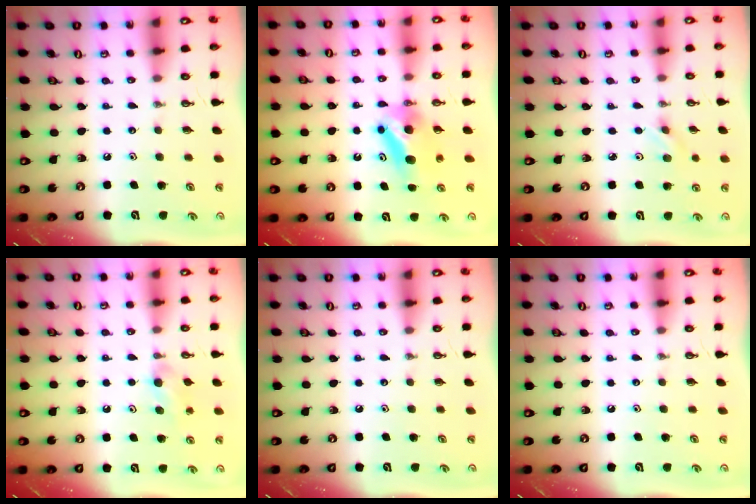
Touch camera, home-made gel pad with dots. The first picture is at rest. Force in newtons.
{"total": 7.4, "press": 7.1, "slide": 1.9}
{"total": 2.9, "press": 2.6, "slide": 1.4}
{"total": 6.3, "press": 6.2, "slide": 1.4}
{"total": 0.0}
{"total": 0.0}